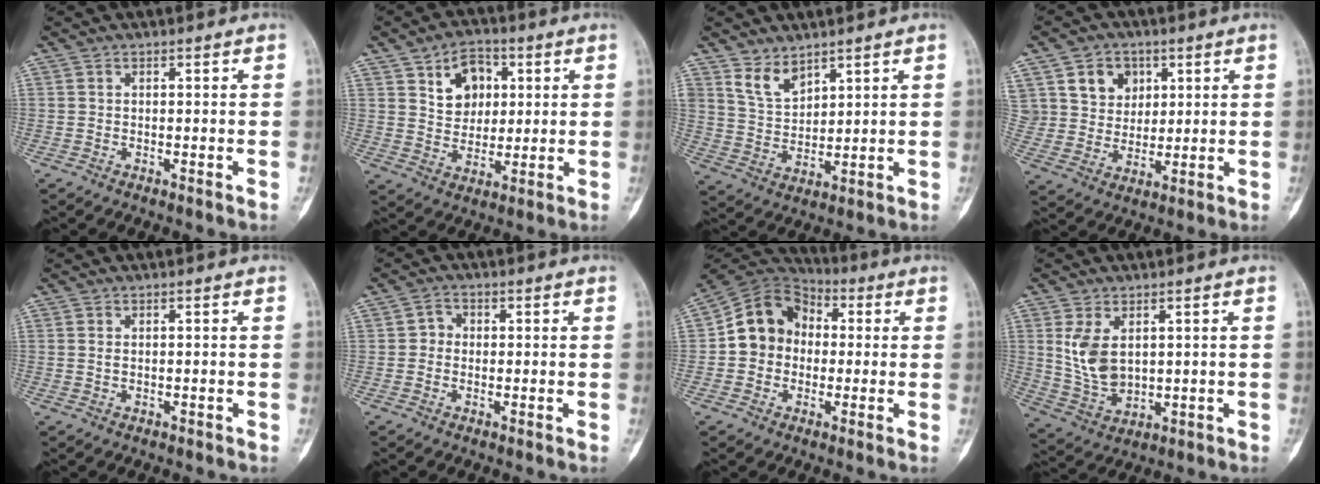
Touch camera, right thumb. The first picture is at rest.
{"total": 9.5, "force": [3.2, 7.2, 5.2], "torque": [-0.036, -0.011, 0.053]}
{"total": 6.0, "force": [4.3, 3.4, 2.4], "torque": [-0.021, -0.036, 0.094]}
{"total": 10.6, "force": [4.3, 9.0, 3.7], "torque": [-0.024, -0.011, 0.081]}
{"total": 0.8, "force": [0.0, 0.6, 0.5], "torque": [-0.007, 0.000, 0.000]}
{"total": 2.7, "force": [-0.1, 2.5, 1.0], "torque": [0.005, 0.008, -0.011]}
{"total": 12.6, "force": [-0.2, 10.9, 6.3], "torque": [-0.080, 0.034, -0.017]}
{"total": 8.5, "force": [1.9, 5.5, 6.2], "torque": [-0.102, -0.013, 0.055]}